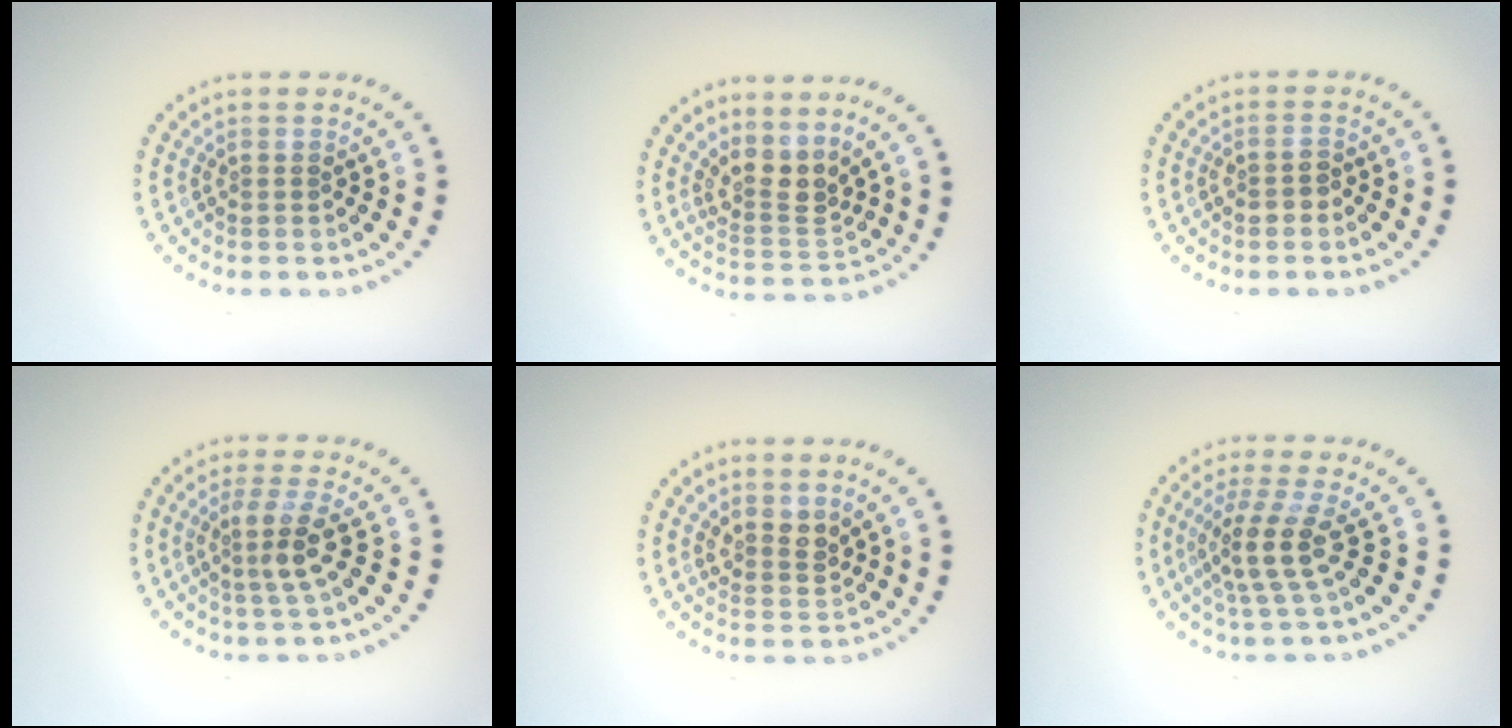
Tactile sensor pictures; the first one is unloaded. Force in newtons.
{"total": 3.0, "press": 2.3, "slide": 2.0}
{"total": 1.4, "press": 1.3, "slide": 0.4}
{"total": 3.0, "press": 2.5, "slide": 1.6}
{"total": 2.0, "press": 1.7, "slide": 1.0}
{"total": 3.7, "press": 2.7, "slide": 2.5}